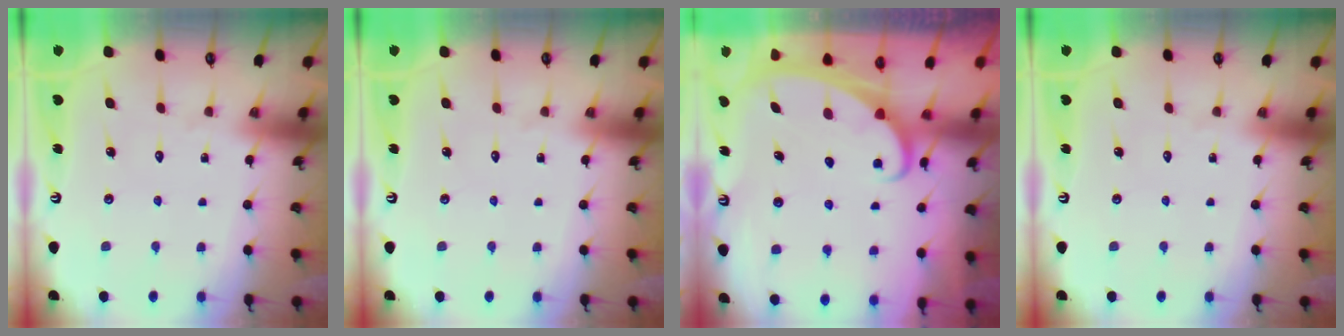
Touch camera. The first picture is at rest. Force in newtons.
{"total": 0.0}
{"total": 2.4, "press": 2.3, "slide": 0.3}
{"total": 0.0}